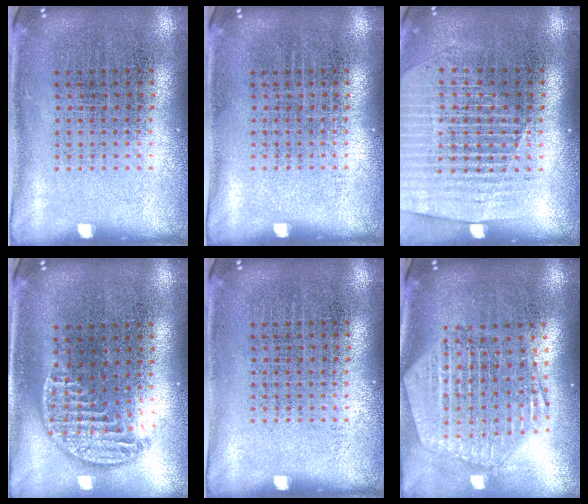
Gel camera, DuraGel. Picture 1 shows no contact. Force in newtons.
{"total": 0.0}
{"total": 1.5, "press": 1.4, "slide": 0.5}
{"total": 1.3, "press": 1.1, "slide": 0.6}
{"total": 0.0}
{"total": 2.4, "press": 2.1, "slide": 1.2}